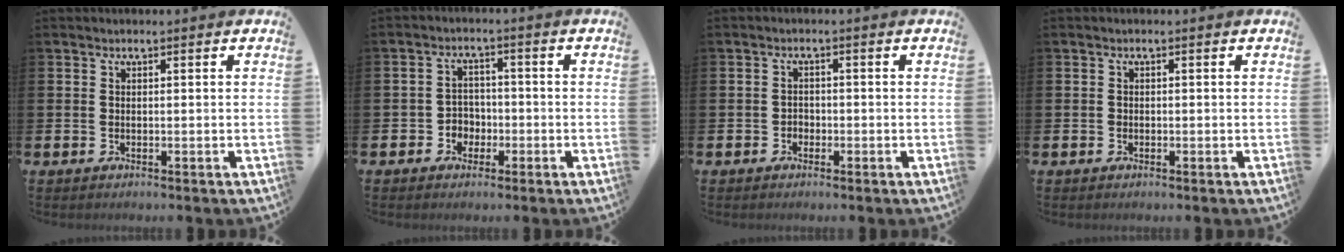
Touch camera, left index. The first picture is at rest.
{"total": 3.0, "force": [-1.3, 2.6, 0.7], "torque": [-0.019, 0.001, -0.034]}
{"total": 1.4, "force": [-0.8, 1.2, 0.2], "torque": [-0.003, 0.002, -0.019]}
{"total": 0.6, "force": [-0.2, 0.5, 0.1], "torque": [-0.008, 0.006, -0.005]}